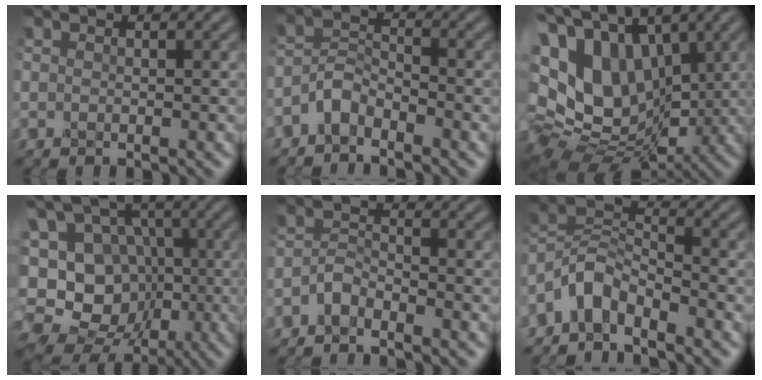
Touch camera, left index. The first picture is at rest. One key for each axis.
{"total": 2.5, "fx": -2.1, "fy": 0.9, "fz": 1.1, "tx": -0.024, "ty": 0.012, "tz": -0.052}
{"total": 15.8, "fx": 4.1, "fy": 11.7, "fz": 9.9, "tx": -0.214, "ty": 0.007, "tz": 0.083}
{"total": 17.5, "fx": -3.4, "fy": 15.6, "fz": 7.1, "tx": -0.175, "ty": 0.015, "tz": -0.063}
{"total": 1.7, "fx": -1.5, "fy": 0.5, "fz": 0.8, "tx": -0.021, "ty": 0.010, "tz": -0.037}
{"total": 4.2, "fx": -3.2, "fy": 1.7, "fz": 1.9, "tx": -0.036, "ty": 0.012, "tz": -0.078}